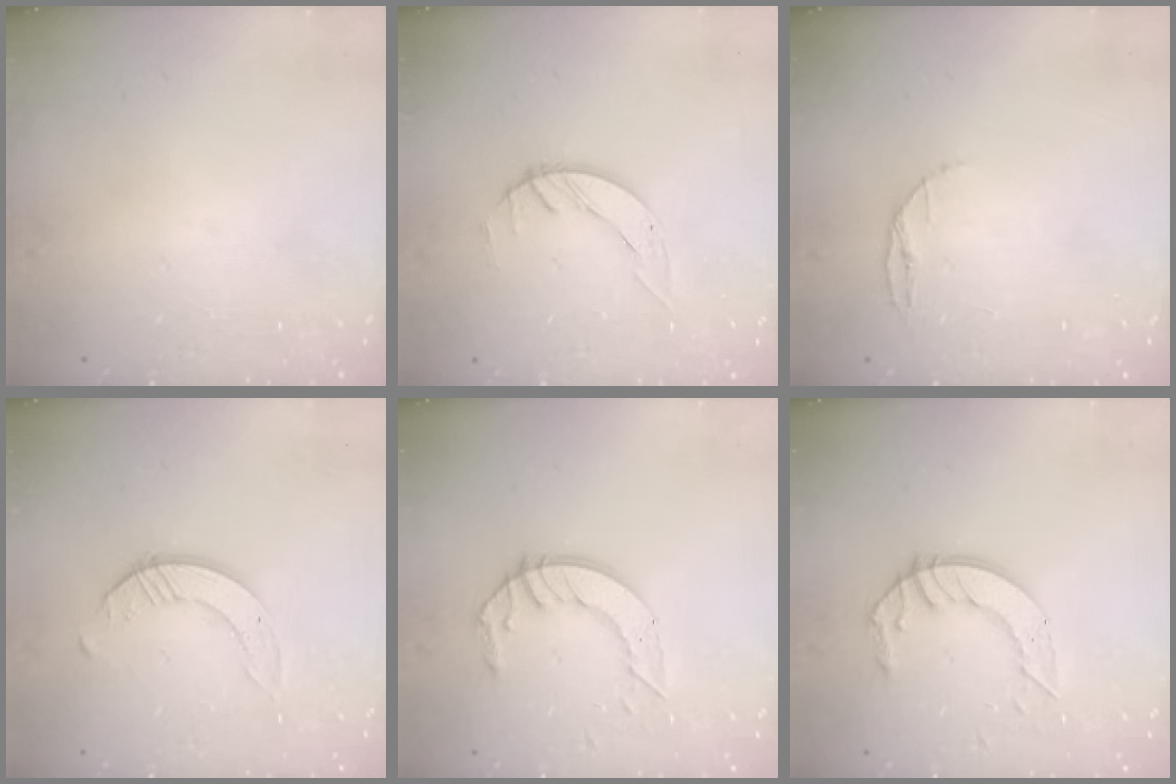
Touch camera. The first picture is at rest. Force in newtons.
{"total": 2.9, "press": 2.8, "slide": 0.3}
{"total": 3.4, "press": 3.4, "slide": 0.4}
{"total": 2.5, "press": 2.5, "slide": 0.3}
{"total": 8.9, "press": 8.9, "slide": 0.7}
{"total": 8.9, "press": 8.9, "slide": 0.7}